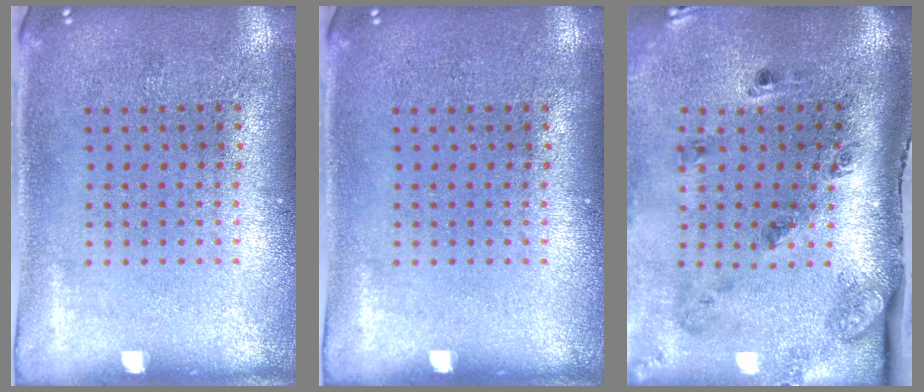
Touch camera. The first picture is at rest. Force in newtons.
{"total": 0.0}
{"total": 2.5, "press": 1.7, "slide": 1.8}